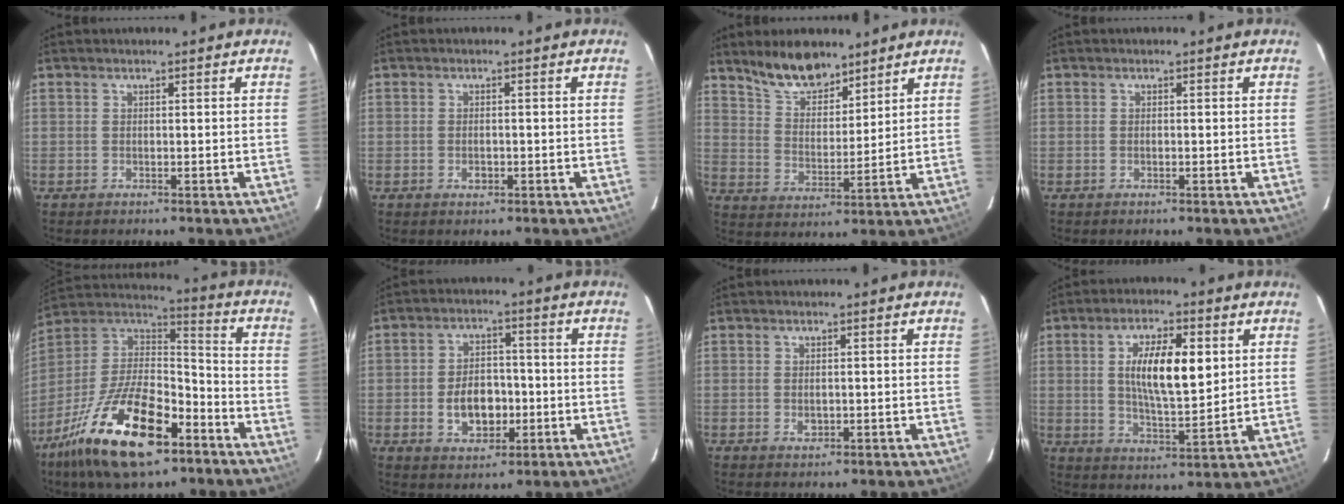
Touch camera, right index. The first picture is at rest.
{"total": 1.4, "force": [-0.6, 0.8, 0.9], "torque": [-0.019, 0.001, -0.009]}
{"total": 10.3, "force": [8.2, 3.9, 4.7], "torque": [-0.082, 0.006, 0.153]}
{"total": 0.0}
{"total": 24.7, "force": [-13.7, 10.5, 17.6], "torque": [-0.352, -0.026, -0.238]}
{"total": 8.8, "force": [-2.1, 6.1, 6.0], "torque": [-0.117, 0.013, -0.022]}
{"total": 1.9, "force": [-0.4, 1.3, 1.2], "torque": [-0.020, 0.000, -0.004]}
{"total": 11.8, "force": [2.8, 4.2, 10.6], "torque": [-0.187, 0.003, 0.052]}